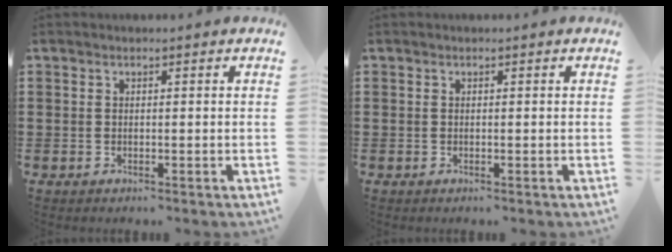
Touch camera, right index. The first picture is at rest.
{"total": 0.0}